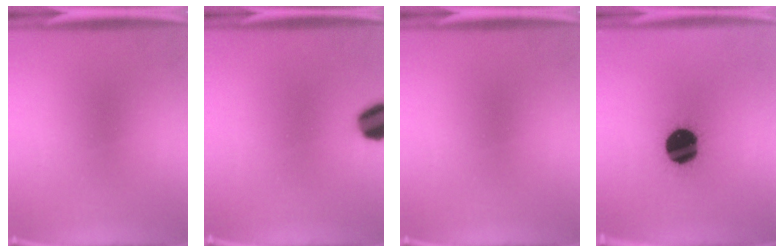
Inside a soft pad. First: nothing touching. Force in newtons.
{"total": 8.4}
{"total": 0.0}
{"total": 17.1}